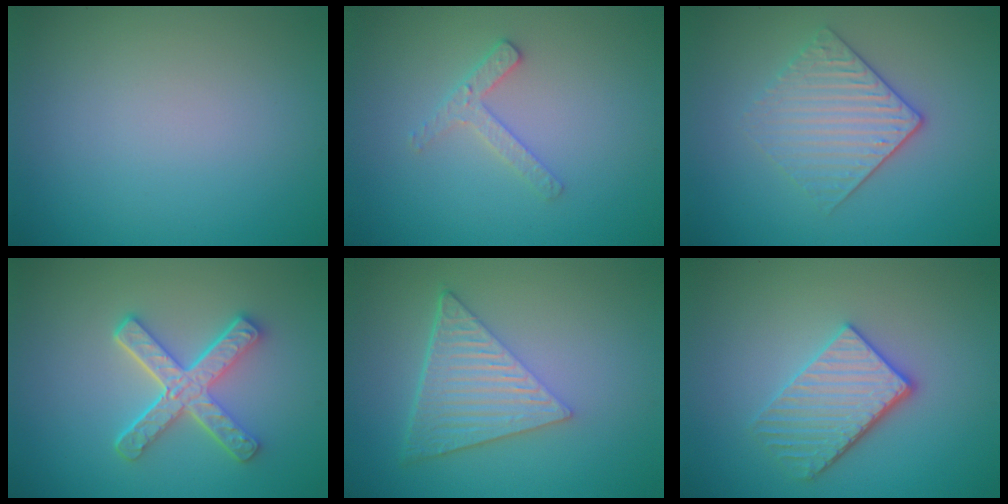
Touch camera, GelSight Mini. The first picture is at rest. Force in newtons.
{"total": 1.9, "press": 1.8, "slide": 0.4}
{"total": 3.4, "press": 3.1, "slide": 1.6}
{"total": 4.8, "press": 3.7, "slide": 3.0}
{"total": 6.4, "press": 4.4, "slide": 4.7}
{"total": 3.9, "press": 3.4, "slide": 2.0}